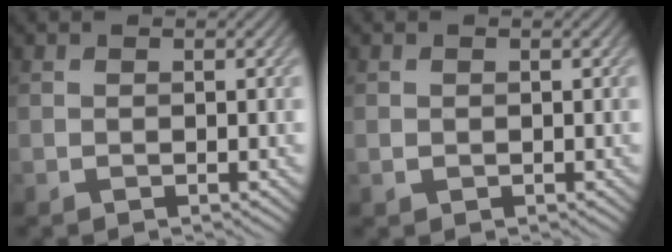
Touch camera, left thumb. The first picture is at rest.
{"total": 0.6, "force": [0.1, 0.6, 0.2], "torque": [-0.006, -0.004, 0.002]}